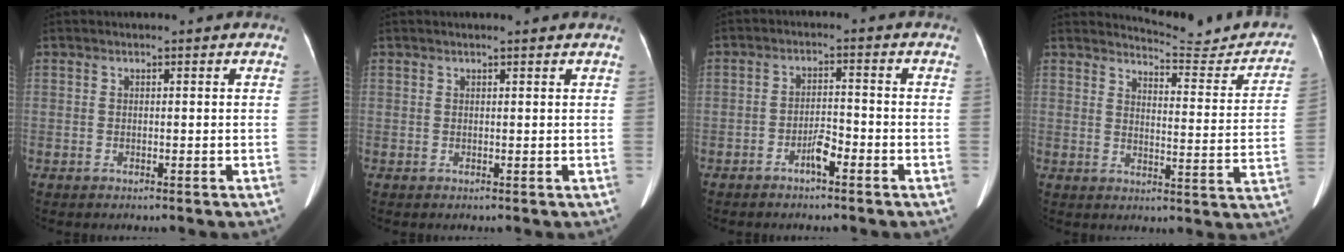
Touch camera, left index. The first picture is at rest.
{"total": 1.3, "force": [1.2, -0.1, 0.5], "torque": [-0.013, 0.010, 0.016]}
{"total": 3.3, "force": [-2.2, 0.8, 2.3], "torque": [-0.042, 0.005, -0.040]}
{"total": 11.6, "force": [11.5, 1.5, 1.3], "torque": [-0.002, -0.047, 0.130]}